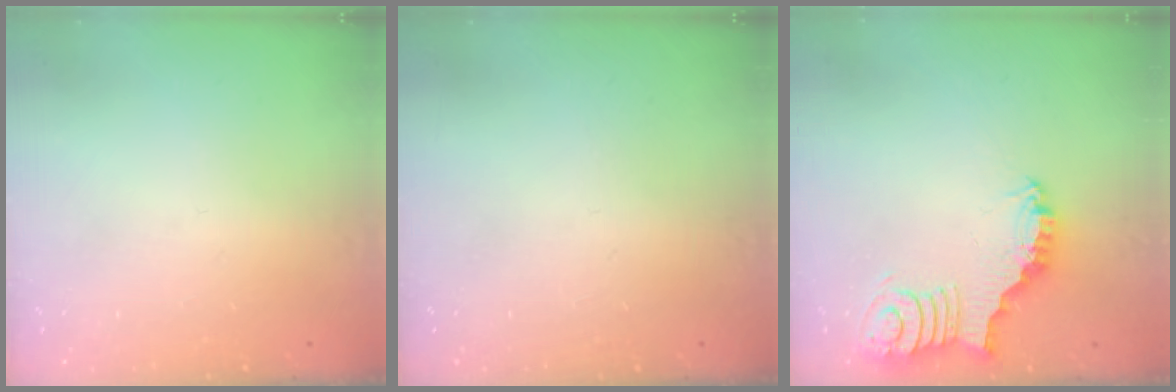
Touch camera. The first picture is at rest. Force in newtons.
{"total": 0.0}
{"total": 3.4, "press": 3.3, "slide": 0.4}